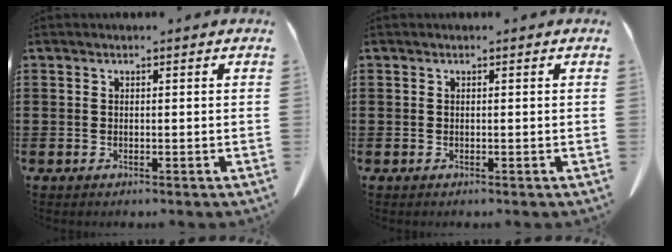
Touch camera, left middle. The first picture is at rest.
{"total": 0.0}